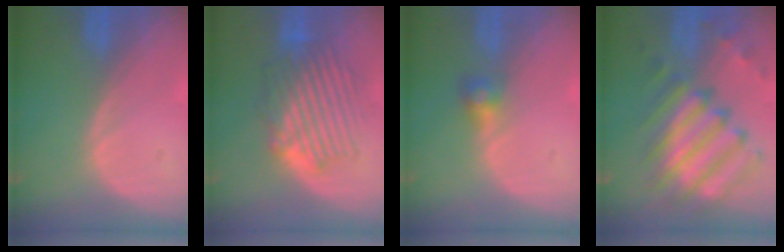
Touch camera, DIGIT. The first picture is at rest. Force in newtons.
{"total": 8.6, "press": 8.3, "slide": 2.0}
{"total": 2.6, "press": 2.5, "slide": 0.2}
{"total": 11.6, "press": 10.5, "slide": 5.0}